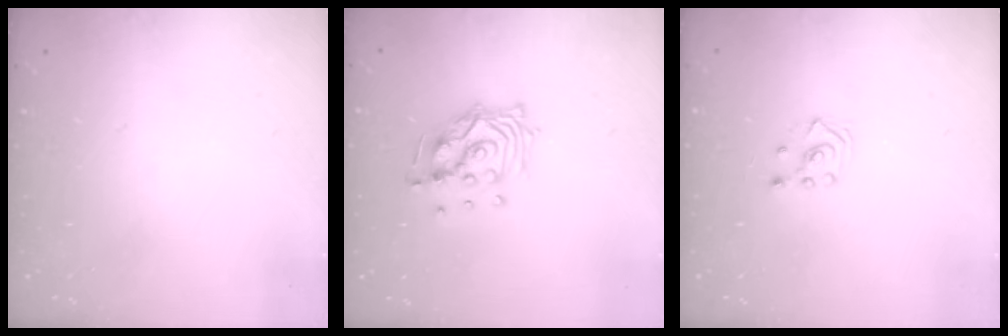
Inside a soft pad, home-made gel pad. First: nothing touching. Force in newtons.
{"total": 12.8, "press": 12.7, "slide": 1.6}
{"total": 2.6, "press": 2.4, "slide": 0.9}